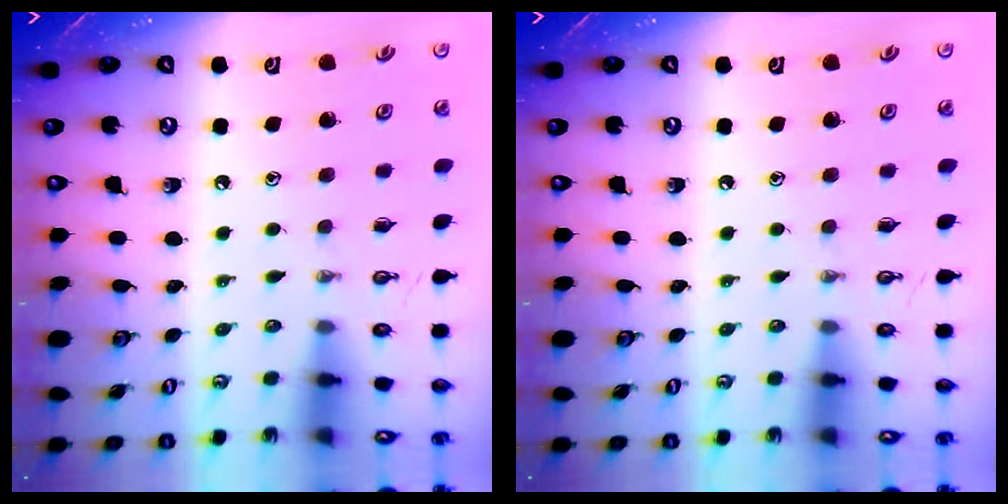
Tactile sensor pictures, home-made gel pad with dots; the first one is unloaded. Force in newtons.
{"total": 0.0}